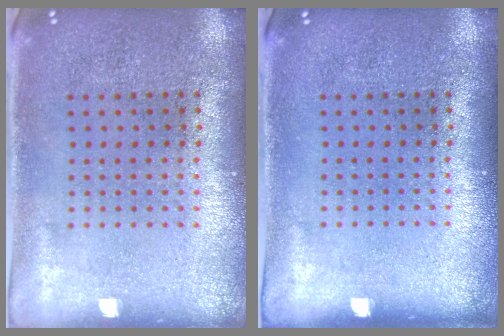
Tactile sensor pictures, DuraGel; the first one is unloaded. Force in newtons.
{"total": 0.0}